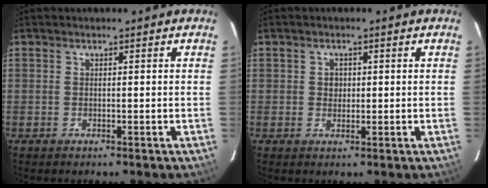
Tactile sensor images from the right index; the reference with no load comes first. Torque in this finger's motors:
{"motor_torque": [0.39, 0.25, 0.00, 0.00]}